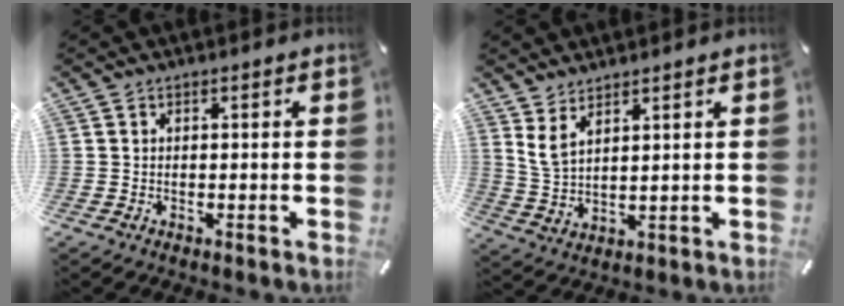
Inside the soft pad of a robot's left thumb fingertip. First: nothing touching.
{"total": 4.6, "force": [3.4, 1.2, 2.8], "torque": [-0.080, -0.016, 0.057]}